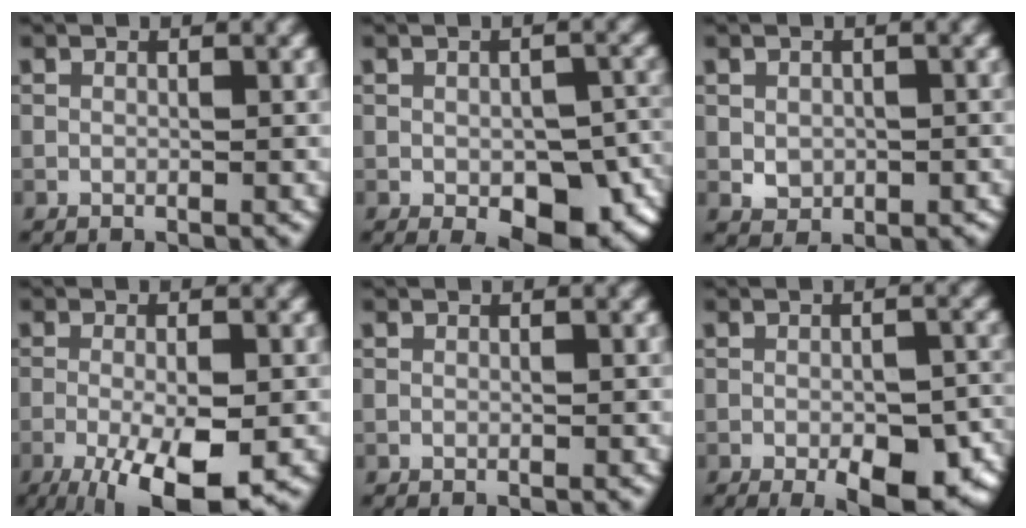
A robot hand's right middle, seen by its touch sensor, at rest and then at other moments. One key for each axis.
{"total": 9.1, "fx": -3.6, "fy": 4.7, "fz": 7.0, "tx": -0.094, "ty": -0.025, "tz": -0.032}
{"total": 2.1, "fx": -0.1, "fy": 1.7, "fz": 1.1, "tx": -0.017, "ty": -0.005, "tz": -0.001}
{"total": 8.7, "fx": -3.9, "fy": 2.6, "fz": 7.3, "tx": -0.129, "ty": -0.012, "tz": -0.061}
{"total": 0.0}
{"total": 8.5, "fx": -3.9, "fy": 3.5, "fz": 6.7, "tx": -0.083, "ty": -0.011, "tz": -0.041}